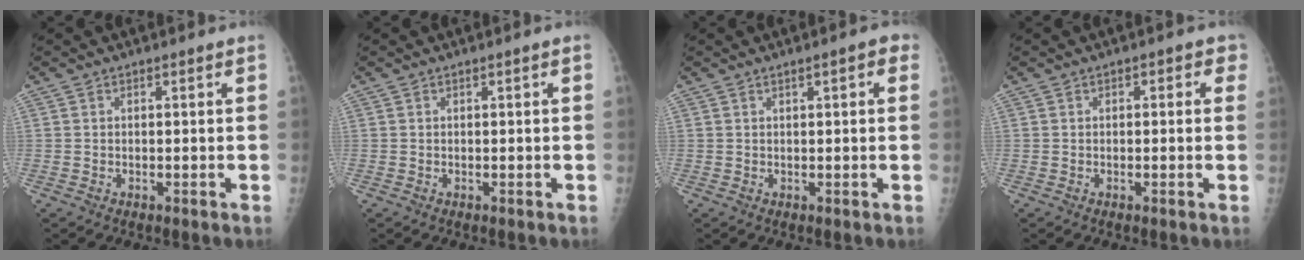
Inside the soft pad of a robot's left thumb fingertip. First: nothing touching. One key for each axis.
{"total": 0.0}
{"total": 2.6, "fx": 1.0, "fy": 0.7, "fz": 2.3, "tx": -0.028, "ty": 0.004, "tz": 0.011}
{"total": 2.2, "fx": 0.6, "fy": 1.4, "fz": 1.6, "tx": 0.003, "ty": 0.005, "tz": -0.004}